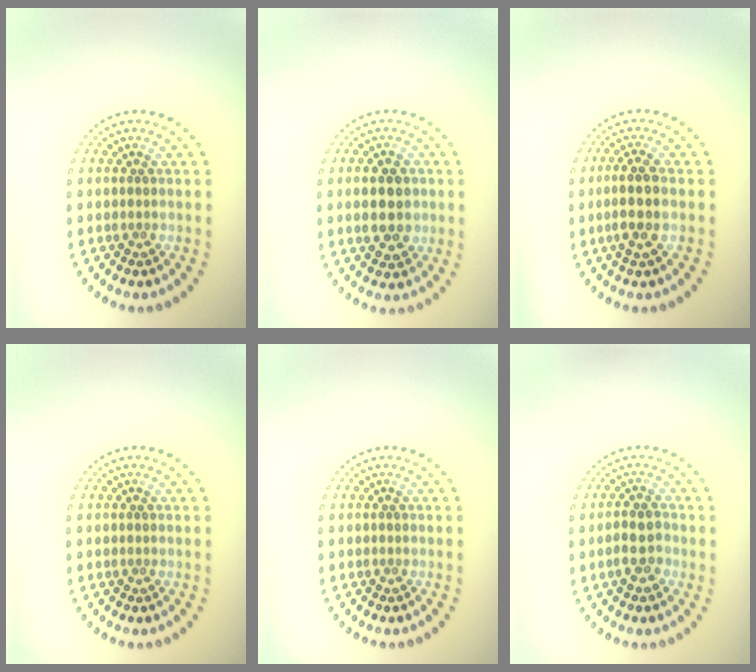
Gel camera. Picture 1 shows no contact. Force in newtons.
{"total": 4.6, "press": 4.6, "slide": 0.2}
{"total": 2.8, "press": 2.5, "slide": 1.3}
{"total": 0.0}
{"total": 0.0}
{"total": 2.2, "press": 2.1, "slide": 0.7}